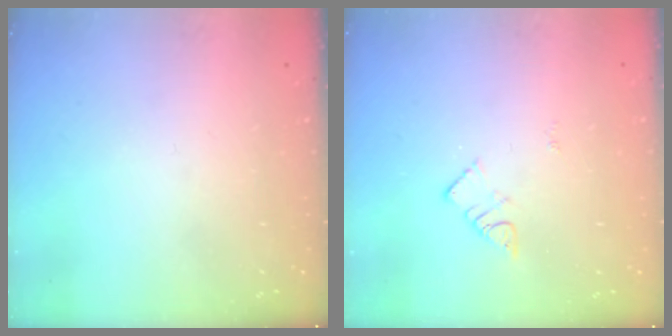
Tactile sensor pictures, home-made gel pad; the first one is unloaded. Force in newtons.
{"total": 3.8, "press": 3.8, "slide": 0.4}